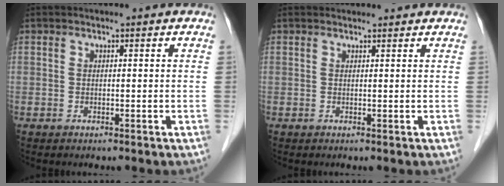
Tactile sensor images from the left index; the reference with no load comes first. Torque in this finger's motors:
{"motor_torque": [-0.12, -0.20, -0.01, 0.00]}